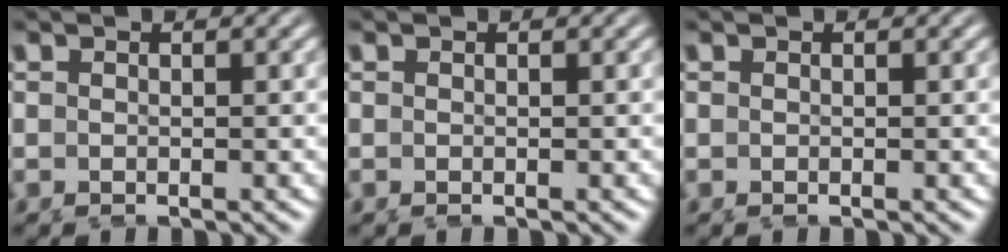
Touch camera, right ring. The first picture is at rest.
{"total": 0.0}
{"total": 0.0}